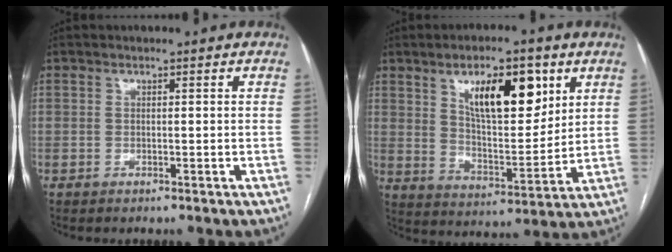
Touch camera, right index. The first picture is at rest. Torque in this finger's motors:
{"motor_torque": [1.13, 1.01, 0.33, 0.15]}